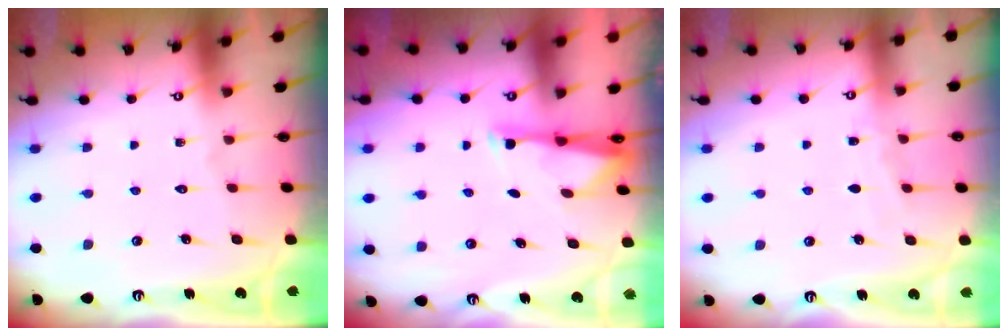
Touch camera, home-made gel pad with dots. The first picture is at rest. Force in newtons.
{"total": 2.8, "press": 2.8, "slide": 0.6}
{"total": 3.6, "press": 3.5, "slide": 0.5}